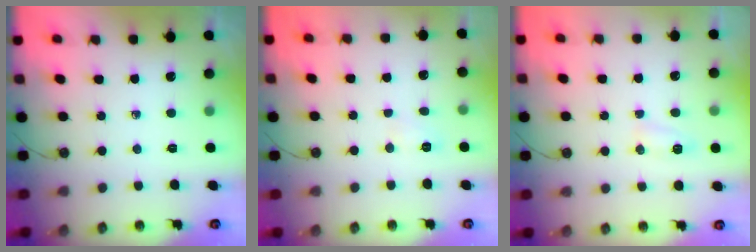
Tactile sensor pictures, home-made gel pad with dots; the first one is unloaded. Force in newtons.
{"total": 2.9, "press": 2.8, "slide": 0.7}
{"total": 4.7, "press": 4.6, "slide": 0.5}